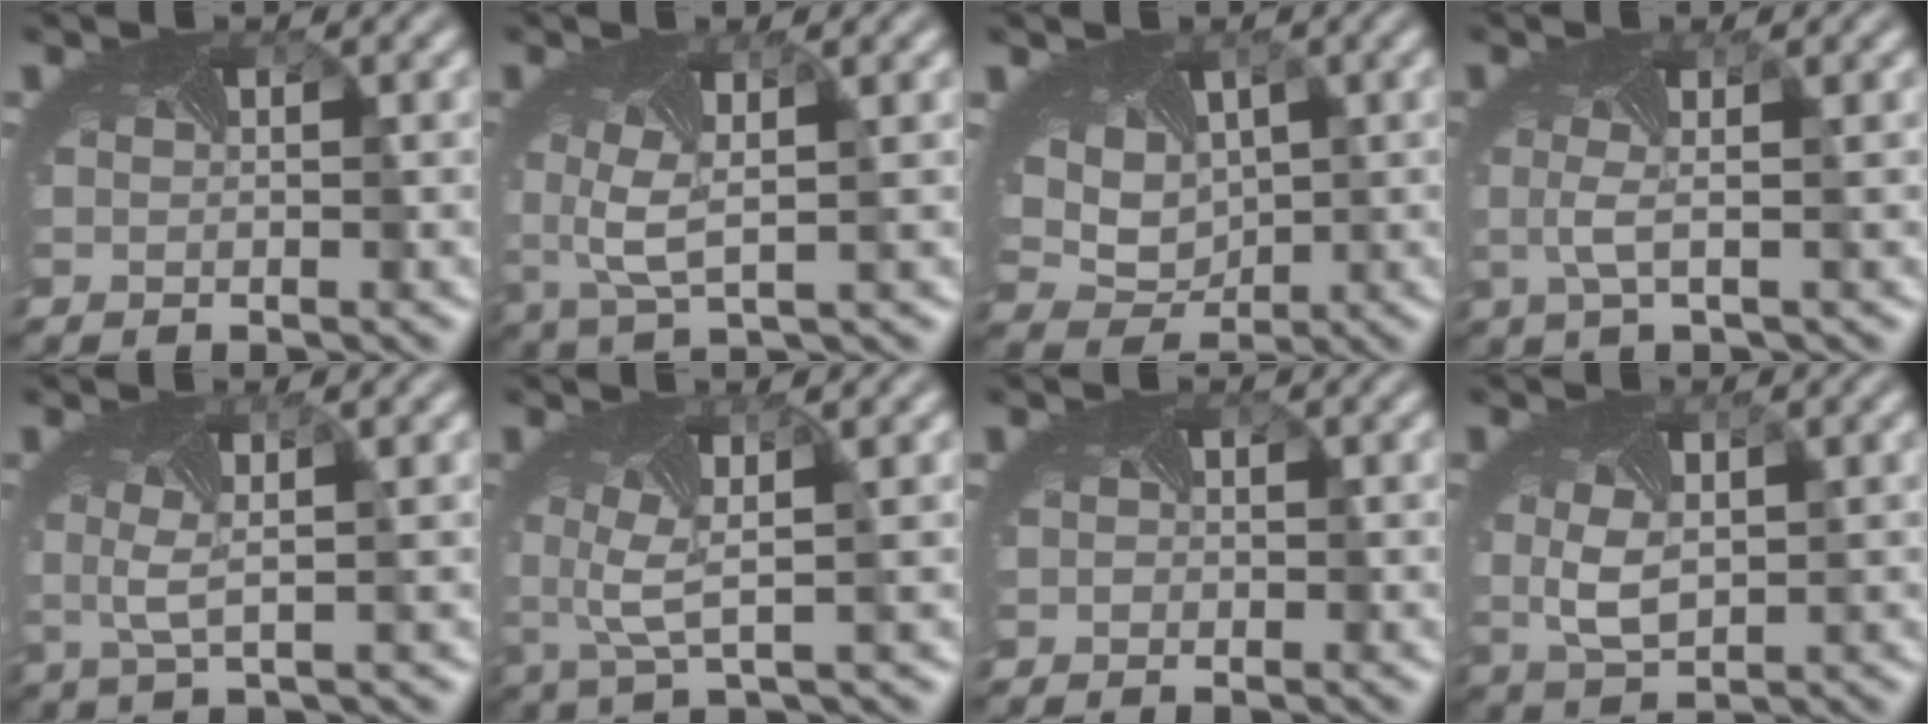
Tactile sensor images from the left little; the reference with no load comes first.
{"total": 3.5, "force": [0.5, 0.9, 3.3], "torque": [-0.091, -0.002, 0.007]}
{"total": 6.3, "force": [1.9, 4.8, 3.6], "torque": [-0.071, 0.009, 0.028]}
{"total": 1.8, "force": [-0.1, -0.3, 1.7], "torque": [-0.047, 0.000, -0.002]}
{"total": 2.1, "force": [0.4, 0.0, 2.1], "torque": [-0.053, 0.001, 0.007]}
{"total": 3.5, "force": [0.4, 0.7, 3.4], "torque": [-0.090, -0.001, 0.006]}
{"total": 0.0}
{"total": 3.0, "force": [0.2, 1.6, 2.6], "torque": [-0.070, -0.002, 0.010]}